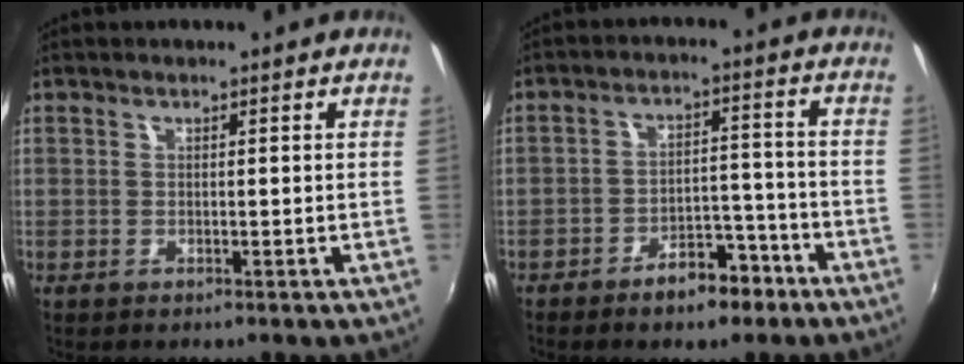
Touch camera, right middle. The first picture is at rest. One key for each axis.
{"total": 7.8, "fx": -5.5, "fy": 3.7, "fz": 4.1, "tx": -0.072, "ty": 0.020, "tz": -0.070}